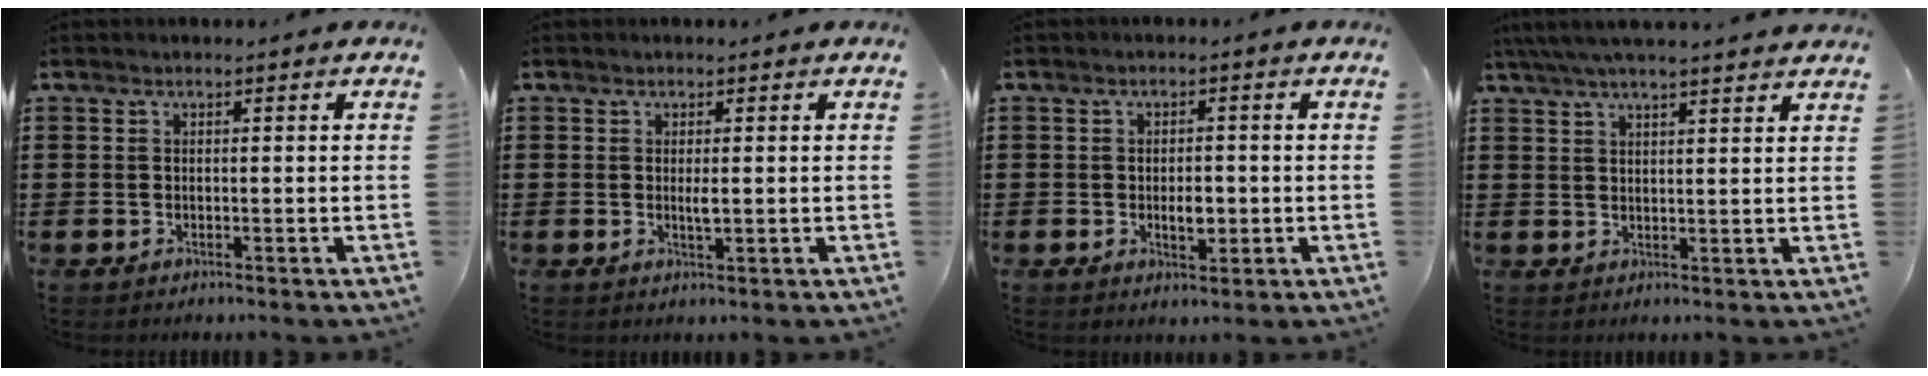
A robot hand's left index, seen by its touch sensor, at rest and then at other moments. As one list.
[{"total": 1.6, "force": [0.0, 0.3, 1.5], "torque": [-0.029, -0.003, 0.000]}, {"total": 3.2, "force": [-0.5, 1.8, 2.6], "torque": [-0.043, -0.001, -0.012]}, {"total": 4.4, "force": [3.9, -0.2, 2.0], "torque": [-0.051, -0.009, 0.069]}]